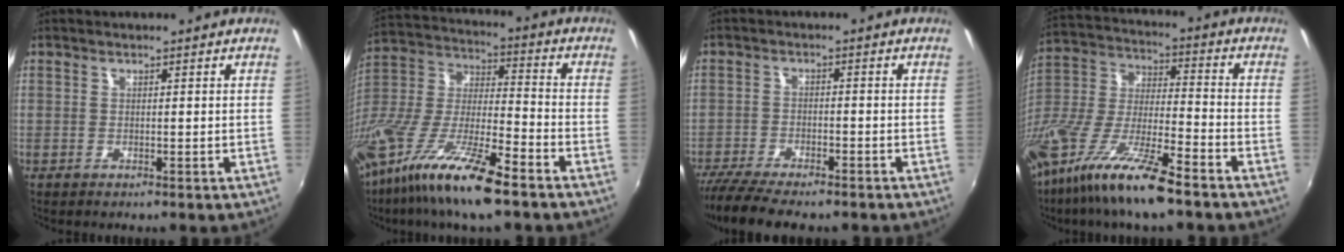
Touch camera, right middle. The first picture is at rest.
{"total": 21.2, "force": [-14.1, 3.6, 15.5], "torque": [-0.299, -0.034, -0.267]}
{"total": 11.5, "force": [-9.7, 2.4, 5.6], "torque": [-0.134, -0.040, -0.165]}
{"total": 19.5, "force": [-13.2, 3.6, 14.0], "torque": [-0.276, -0.029, -0.250]}